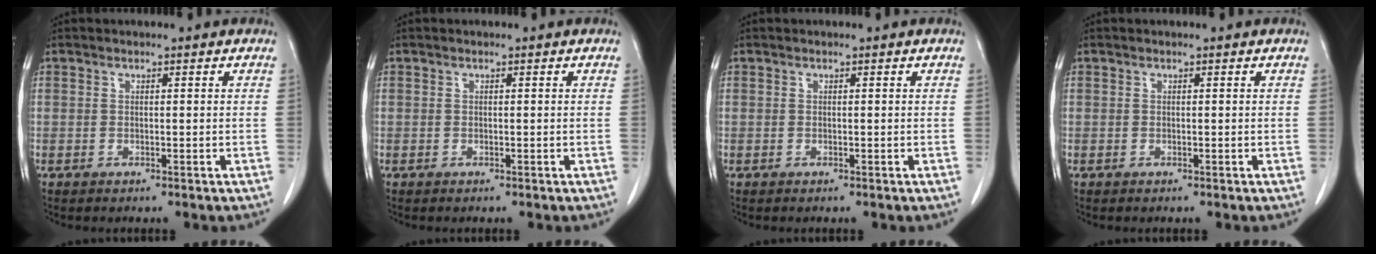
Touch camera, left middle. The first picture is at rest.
{"total": 0.0}
{"total": 0.0}
{"total": 0.0}